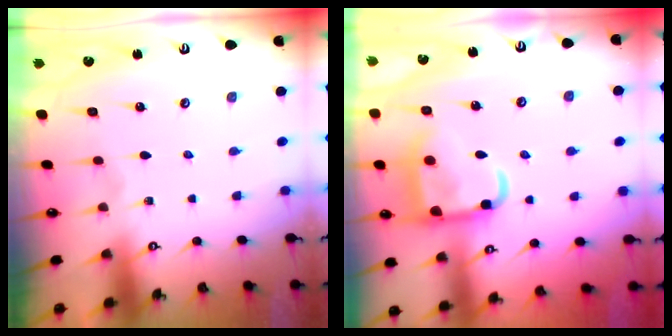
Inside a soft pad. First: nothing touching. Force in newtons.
{"total": 14.5, "press": 14.5, "slide": 1.4}